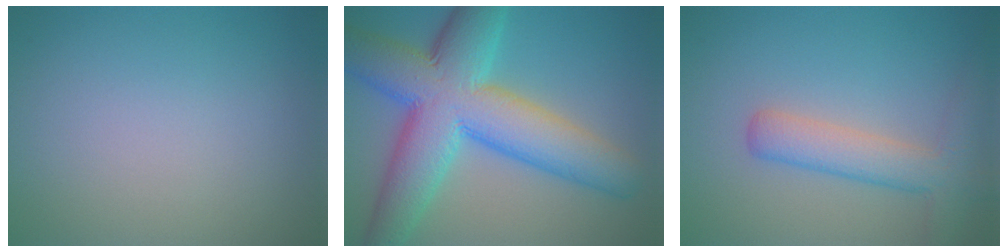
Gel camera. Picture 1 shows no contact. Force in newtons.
{"total": 12.0, "press": 12.0, "slide": 0.2}
{"total": 4.1, "press": 4.1, "slide": 0.2}